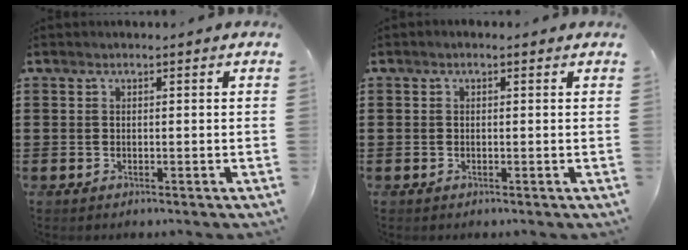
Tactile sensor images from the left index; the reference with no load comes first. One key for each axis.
{"total": 0.5, "fx": -0.1, "fy": 0.4, "fz": 0.3, "tx": -0.006, "ty": 0.001, "tz": -0.002}